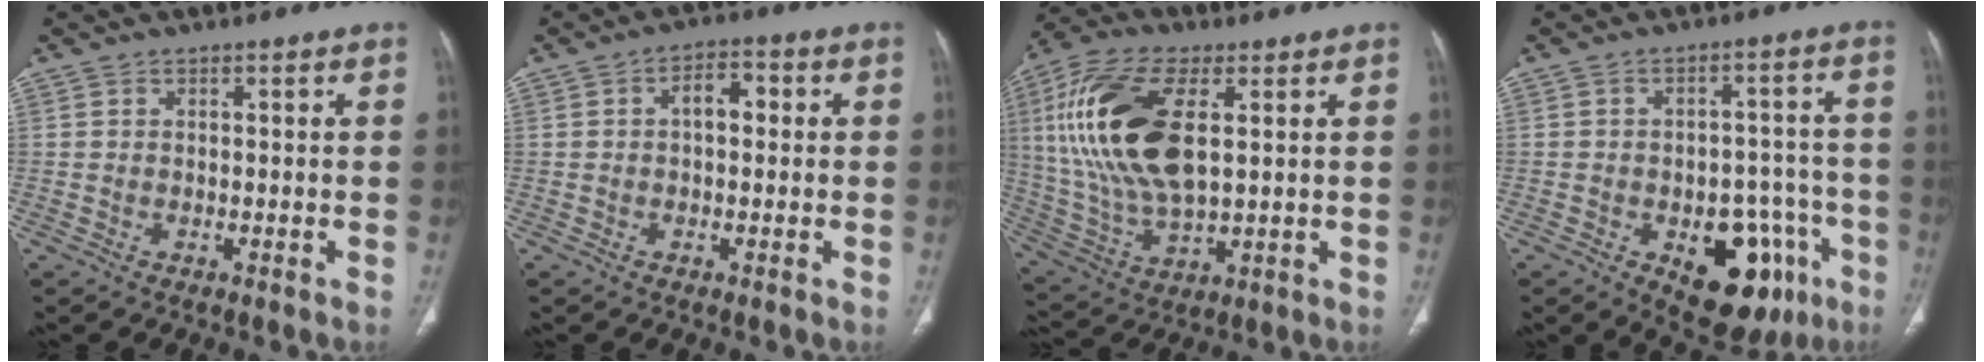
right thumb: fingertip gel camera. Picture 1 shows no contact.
{"total": 4.7, "force": [0.5, 2.8, 3.8], "torque": [-0.053, 0.018, 0.003]}
{"total": 21.6, "force": [4.3, 10.4, 18.4], "torque": [-0.390, -0.008, 0.082]}
{"total": 16.1, "force": [-7.0, 9.0, 11.4], "torque": [-0.109, 0.038, -0.082]}